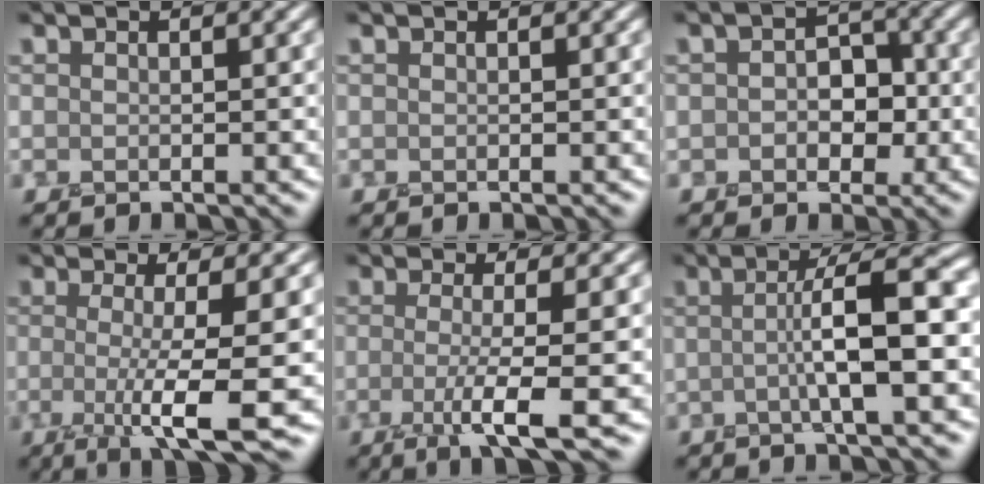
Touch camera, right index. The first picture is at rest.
{"total": 0.0}
{"total": 3.3, "force": [-0.3, 2.6, 2.1], "torque": [-0.022, -0.001, -0.011]}
{"total": 7.2, "force": [-0.8, 1.2, 7.0], "torque": [-0.109, -0.012, -0.013]}
{"total": 5.3, "force": [-0.9, 1.0, 5.1], "torque": [-0.084, -0.013, -0.020]}
{"total": 5.8, "force": [-0.1, 0.9, 5.8], "torque": [-0.092, 0.011, -0.007]}